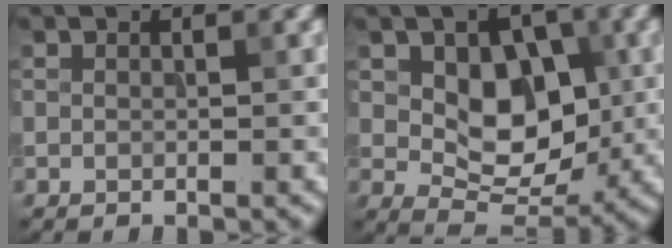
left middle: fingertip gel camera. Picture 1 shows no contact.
{"total": 6.5, "force": [0.6, 4.3, 4.8], "torque": [-0.070, -0.011, 0.013]}